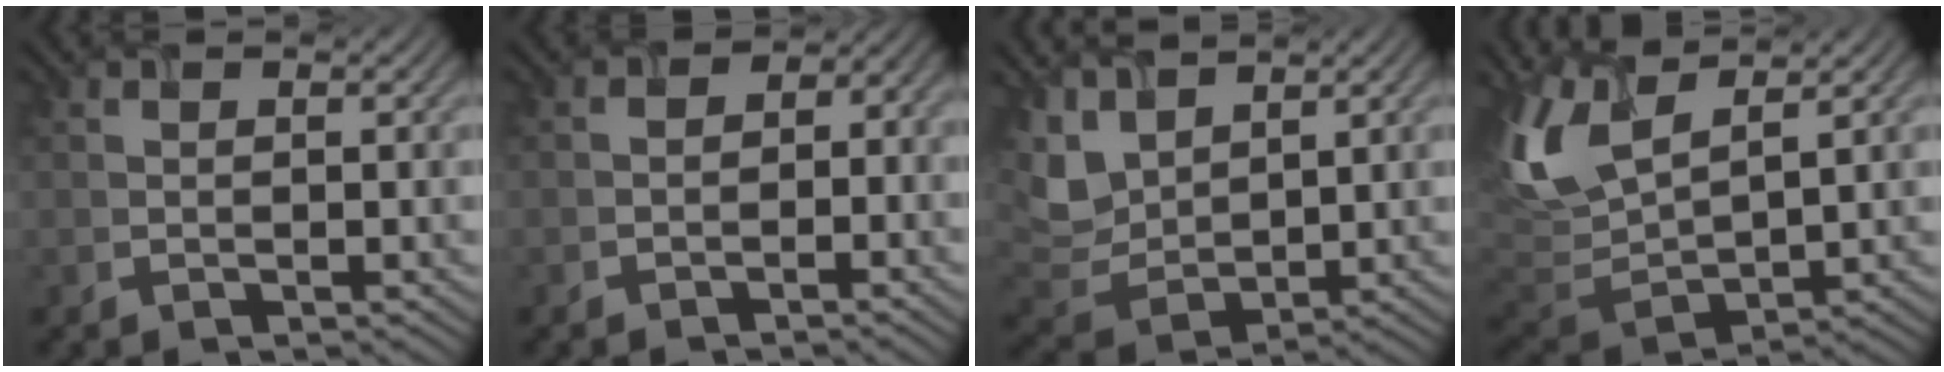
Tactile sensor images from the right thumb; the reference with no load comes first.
{"total": 2.5, "force": [-1.6, 1.6, 1.2], "torque": [-0.013, -0.010, -0.023]}
{"total": 6.6, "force": [4.3, 3.7, 3.3], "torque": [-0.106, -0.001, 0.099]}
{"total": 8.9, "force": [4.5, 3.6, 6.7], "torque": [-0.181, 0.004, 0.095]}